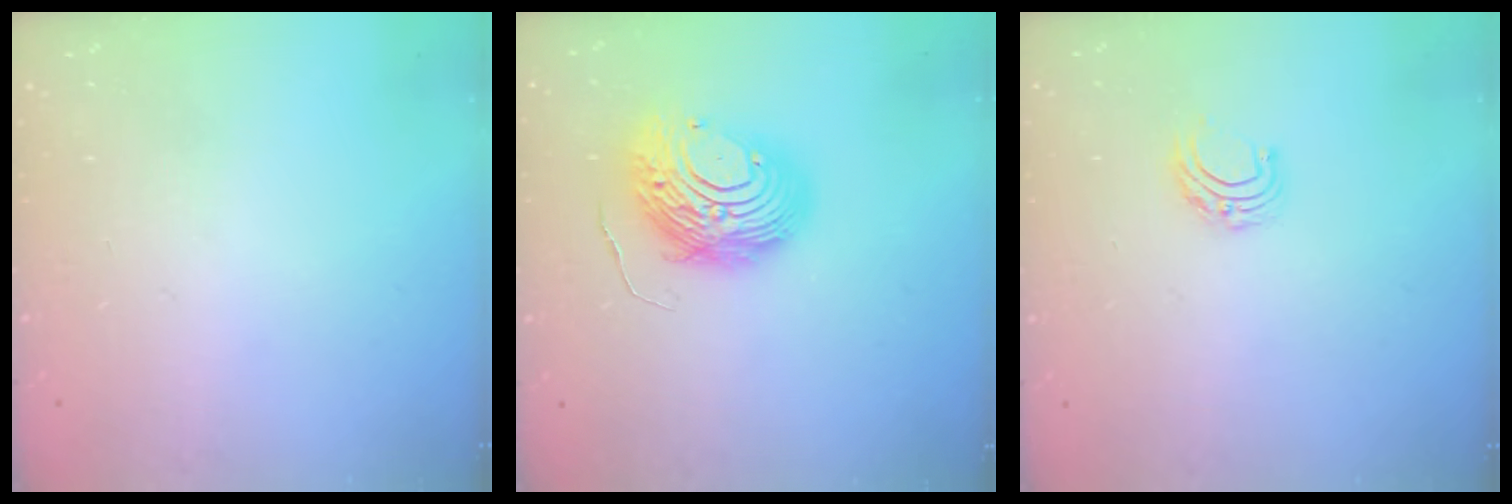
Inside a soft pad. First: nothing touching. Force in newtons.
{"total": 12.2, "press": 12.2, "slide": 1.2}
{"total": 5.6, "press": 5.6, "slide": 0.5}